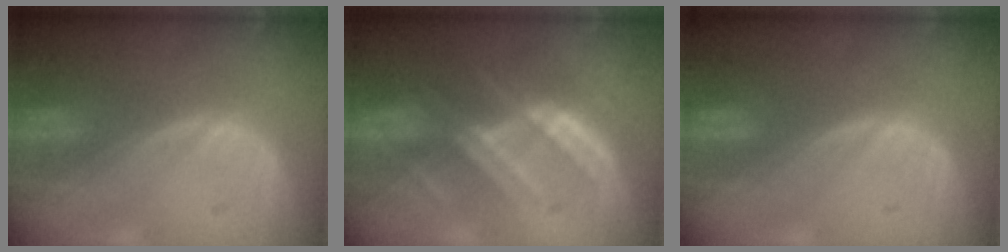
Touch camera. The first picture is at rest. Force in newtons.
{"total": 7.2, "press": 7.0, "slide": 1.6}
{"total": 0.0}